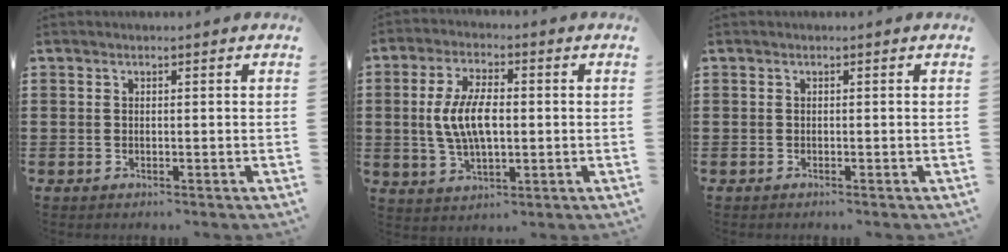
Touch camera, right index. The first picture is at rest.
{"total": 7.9, "force": [0.1, 3.6, 7.1], "torque": [-0.152, 0.004, -0.004]}
{"total": 0.0}